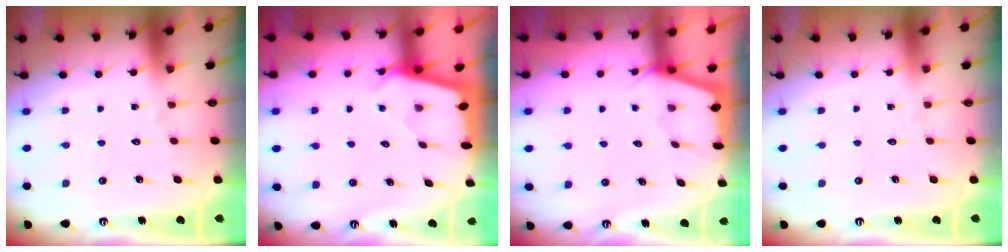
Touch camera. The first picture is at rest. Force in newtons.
{"total": 2.5, "press": 2.5, "slide": 0.3}
{"total": 2.1, "press": 2.1, "slide": 0.3}
{"total": 0.0}